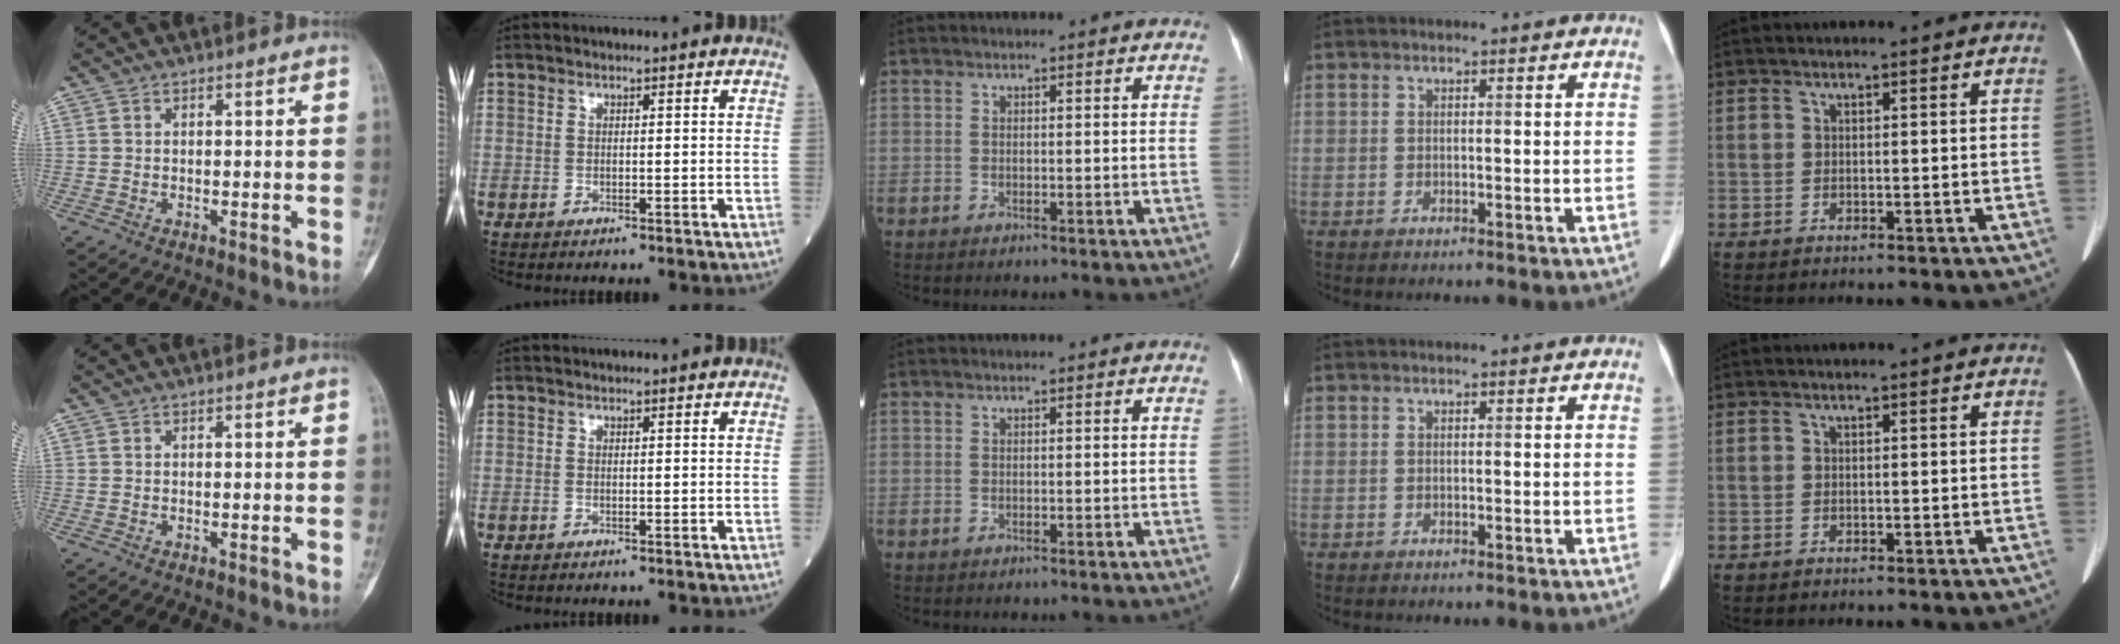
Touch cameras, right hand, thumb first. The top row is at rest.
{}